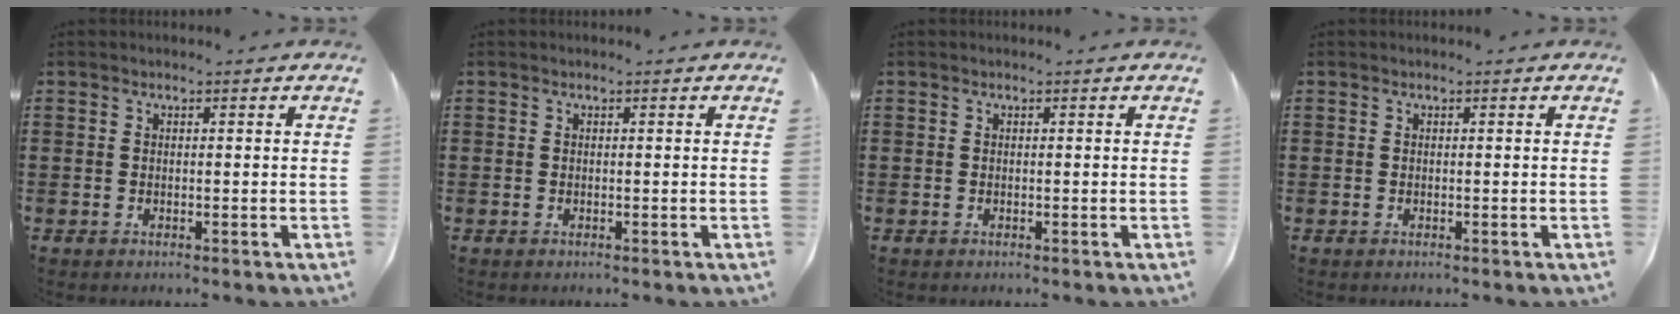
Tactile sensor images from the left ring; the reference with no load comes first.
{"total": 0.0}
{"total": 0.0}
{"total": 0.0}